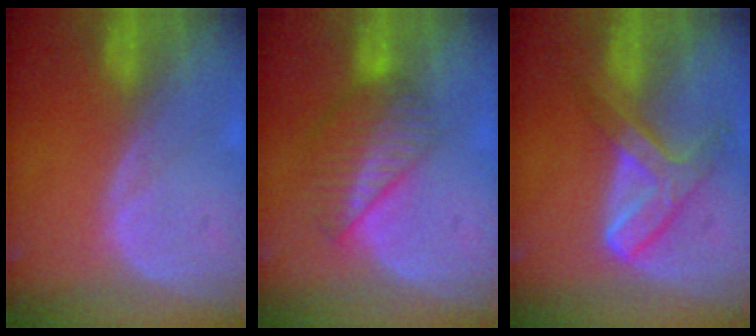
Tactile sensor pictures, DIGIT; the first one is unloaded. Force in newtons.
{"total": 6.8, "press": 5.9, "slide": 3.4}
{"total": 7.4, "press": 6.2, "slide": 4.0}